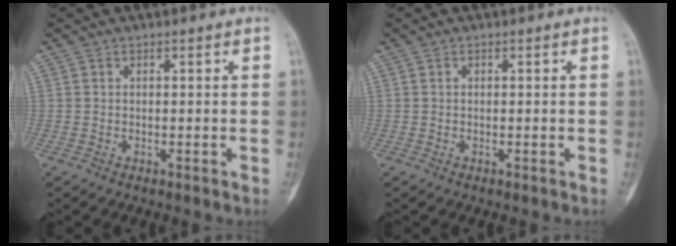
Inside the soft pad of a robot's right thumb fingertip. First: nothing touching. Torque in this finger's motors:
{"motor_torque": [0.27, 0.13, 0.02, -0.11, 0.03]}